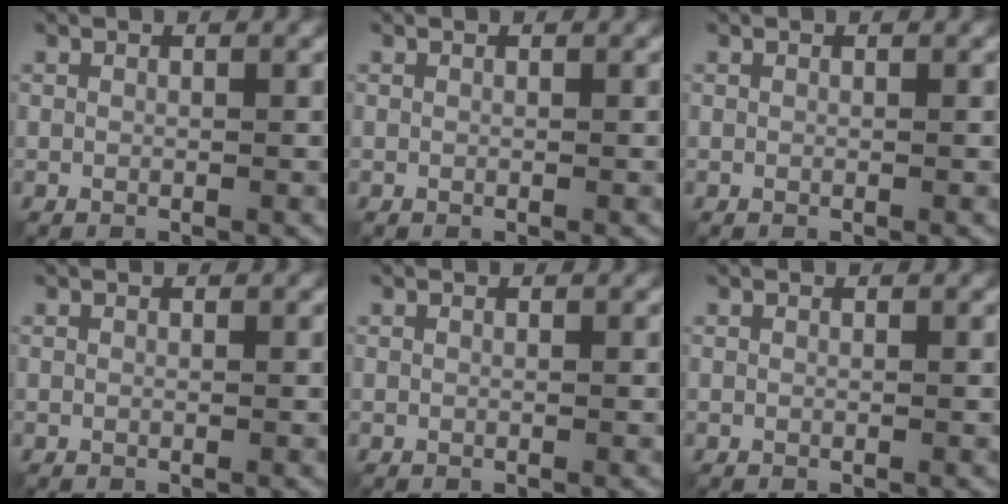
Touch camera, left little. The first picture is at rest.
{"total": 0.0}
{"total": 0.0}
{"total": 0.0}
{"total": 0.0}
{"total": 0.0}